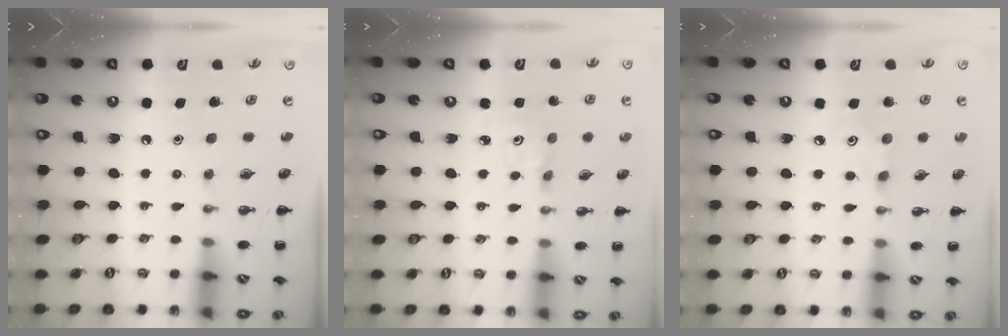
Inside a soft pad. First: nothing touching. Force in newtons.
{"total": 2.4, "press": 2.3, "slide": 0.7}
{"total": 2.9, "press": 2.8, "slide": 0.8}